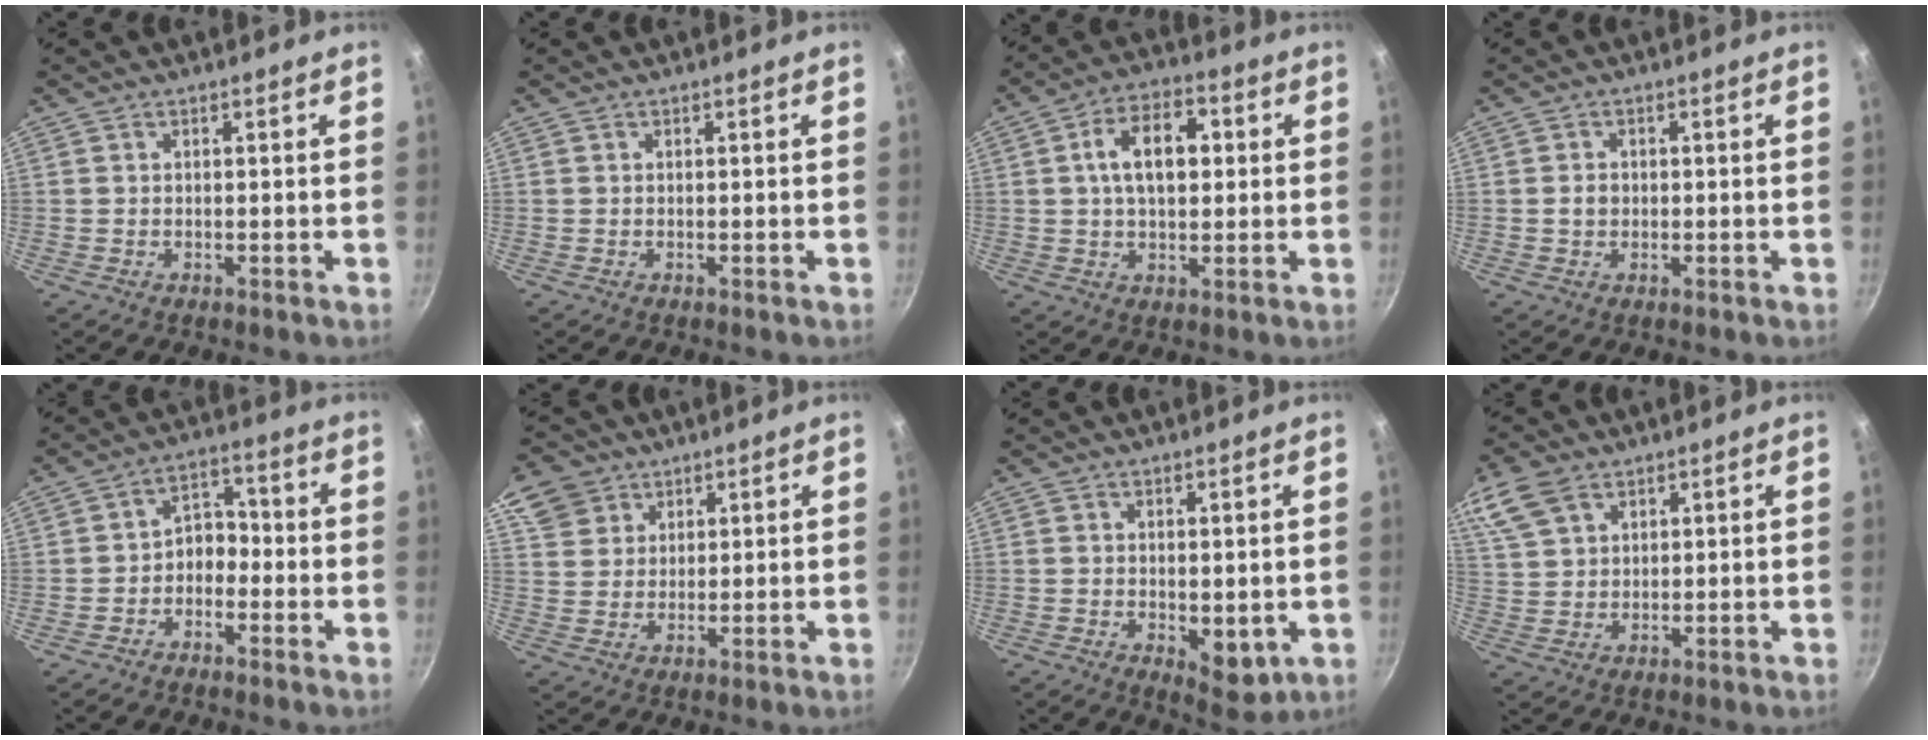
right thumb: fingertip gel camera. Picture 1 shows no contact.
{"total": 0.0}
{"total": 11.2, "force": [1.8, 6.7, 8.7], "torque": [-0.121, 0.016, 0.022]}
{"total": 1.9, "force": [-0.1, 1.6, 1.0], "torque": [-0.011, 0.006, -0.003]}
{"total": 5.0, "force": [-1.9, 3.7, 2.8], "torque": [-0.012, 0.035, -0.041]}
{"total": 8.1, "force": [4.7, 6.2, 2.0], "torque": [-0.011, -0.004, 0.084]}
{"total": 5.7, "force": [-0.3, 3.0, 4.8], "torque": [-0.053, -0.016, 0.004]}
{"total": 8.4, "force": [4.9, 5.3, 4.3], "torque": [-0.080, -0.003, 0.101]}